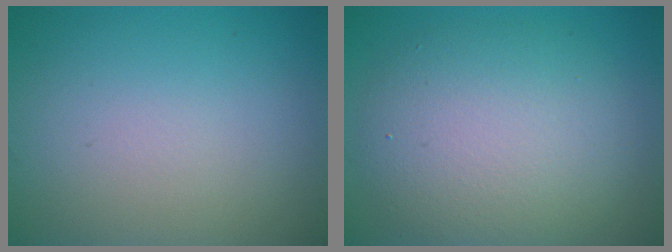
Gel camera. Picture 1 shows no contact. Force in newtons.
{"total": 7.4, "press": 7.4, "slide": 0.4}